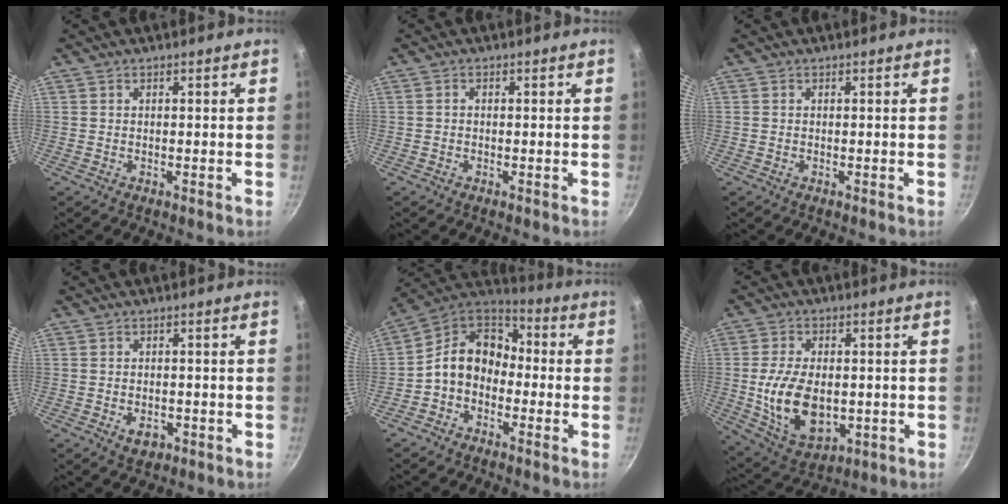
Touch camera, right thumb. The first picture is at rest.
{"total": 0.7, "force": [-0.1, 0.6, 0.4], "torque": [-0.008, 0.005, -0.002]}
{"total": 0.0}
{"total": 3.4, "force": [-1.3, 2.3, 2.2], "torque": [-0.029, 0.008, -0.012]}
{"total": 12.1, "force": [-2.3, 9.3, 7.4], "torque": [-0.097, 0.054, -0.067]}
{"total": 14.4, "force": [-1.1, 8.9, 11.3], "torque": [-0.193, -0.007, -0.003]}